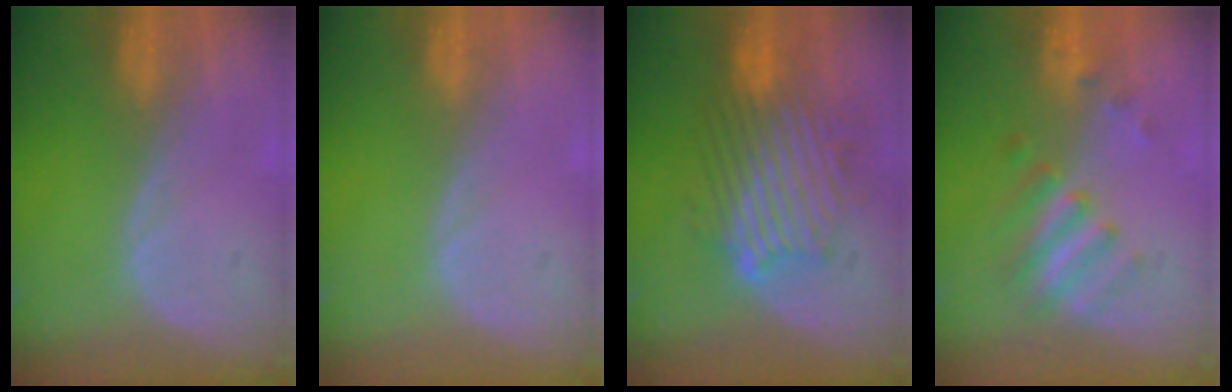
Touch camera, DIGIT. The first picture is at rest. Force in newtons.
{"total": 0.0}
{"total": 9.5, "press": 9.4, "slide": 1.5}
{"total": 5.1, "press": 5.0, "slide": 1.0}